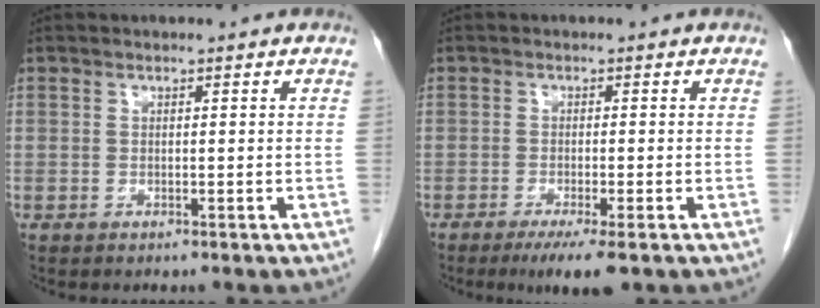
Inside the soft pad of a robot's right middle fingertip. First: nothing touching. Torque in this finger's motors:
{"motor_torque": [0.84, -0.50, 0.19, 0.06]}